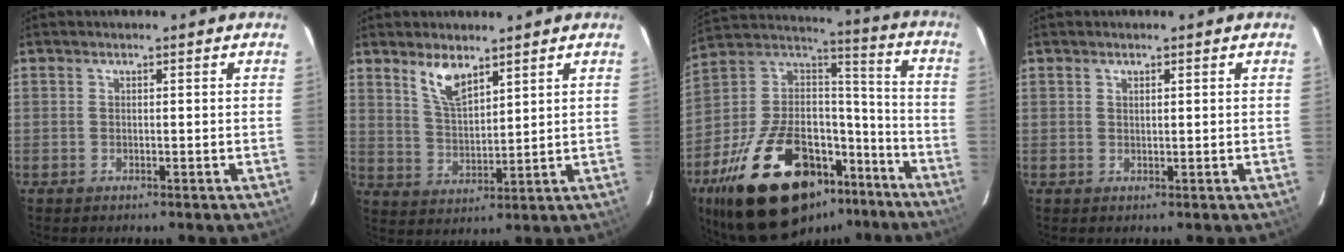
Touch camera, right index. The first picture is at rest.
{"total": 6.8, "force": [4.8, 2.4, 4.1], "torque": [-0.075, 0.000, 0.099]}
{"total": 32.6, "force": [-20.1, 15.9, 20.2], "torque": [-0.379, 0.021, -0.305]}
{"total": 0.7, "force": [0.5, 0.2, 0.5], "torque": [-0.010, 0.001, 0.010]}